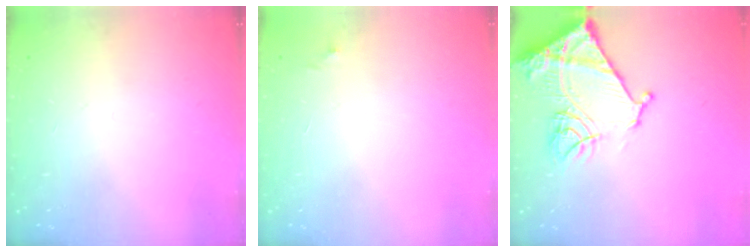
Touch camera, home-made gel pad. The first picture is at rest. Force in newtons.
{"total": 3.3, "press": 3.2, "slide": 0.5}
{"total": 17.3, "press": 17.3, "slide": 1.6}